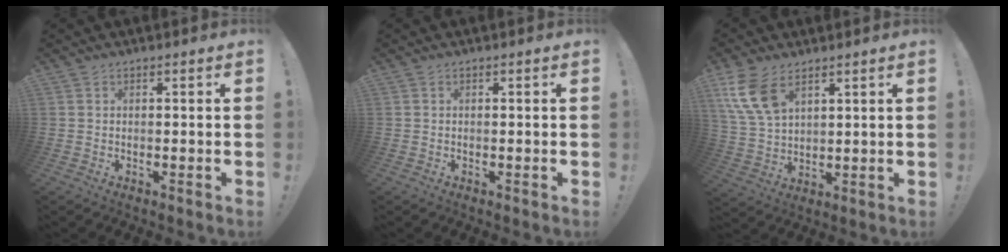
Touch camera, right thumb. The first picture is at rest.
{"total": 0.0}
{"total": 11.3, "force": [6.3, 6.3, 6.9], "torque": [-0.143, -0.023, 0.123]}